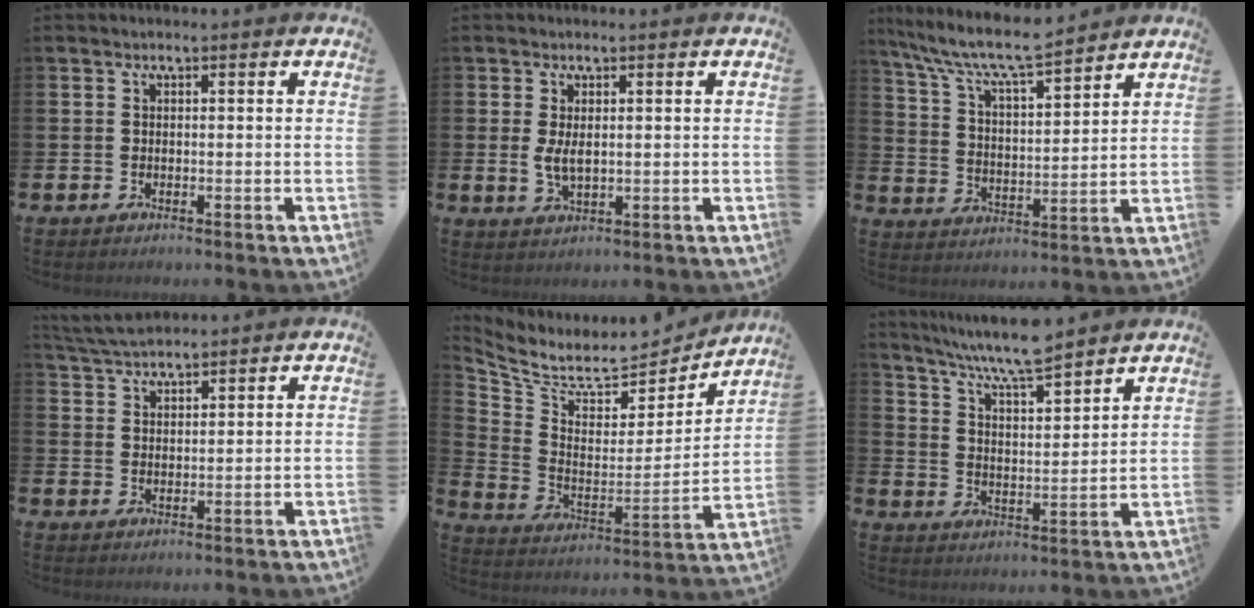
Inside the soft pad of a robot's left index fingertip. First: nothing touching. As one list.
[{"total": 2.8, "force": [0.7, 1.3, 2.3], "torque": [-0.038, 0.001, 0.010]}, {"total": 8.6, "force": [7.8, 1.1, 3.4], "torque": [-0.101, -0.047, 0.136]}, {"total": 4.4, "force": [4.3, 0.6, 0.8], "torque": [-0.025, -0.017, 0.079]}, {"total": 7.5, "force": [6.7, 2.7, 2.2], "torque": [-0.086, -0.056, 0.112]}, {"total": 7.9, "force": [7.4, 0.2, 2.8], "torque": [-0.083, -0.044, 0.130]}]